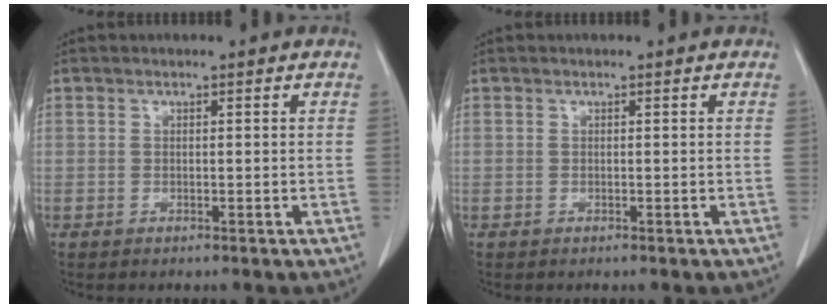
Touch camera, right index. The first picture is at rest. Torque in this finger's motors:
{"motor_torque": [0.00, 0.00, 0.00, 0.00]}